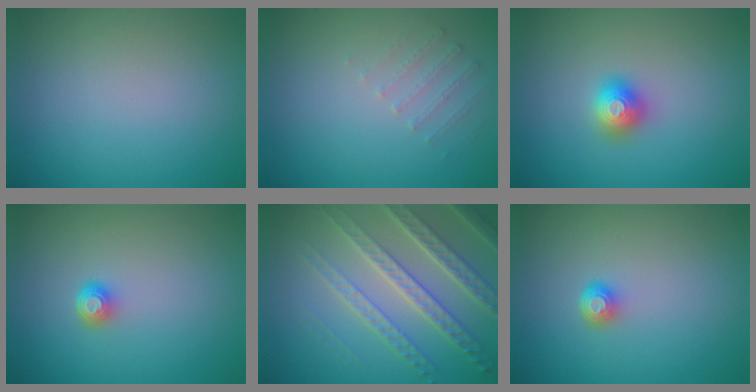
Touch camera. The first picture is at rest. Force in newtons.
{"total": 1.1, "press": 0.7, "slide": 0.8}
{"total": 2.0, "press": 2.0, "slide": 0.2}
{"total": 1.4, "press": 1.1, "slide": 1.0}
{"total": 6.8, "press": 4.9, "slide": 4.8}
{"total": 1.4, "press": 1.1, "slide": 1.0}